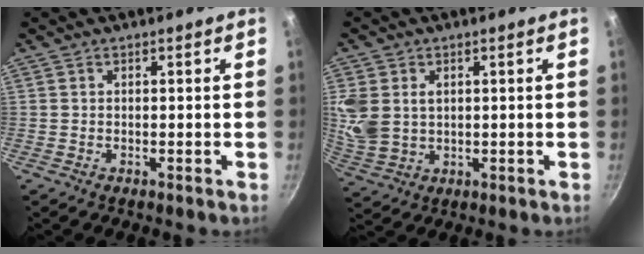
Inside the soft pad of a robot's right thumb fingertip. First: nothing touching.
{"total": 9.2, "force": [2.1, 7.0, 5.7], "torque": [-0.120, -0.011, 0.050]}